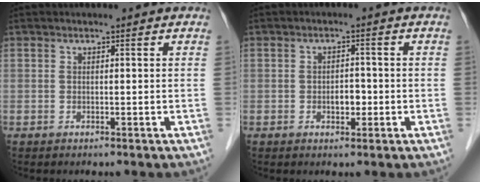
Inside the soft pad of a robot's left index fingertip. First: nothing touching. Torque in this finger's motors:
{"motor_torque": [0.07, 0.06, 0.03, 0.01]}